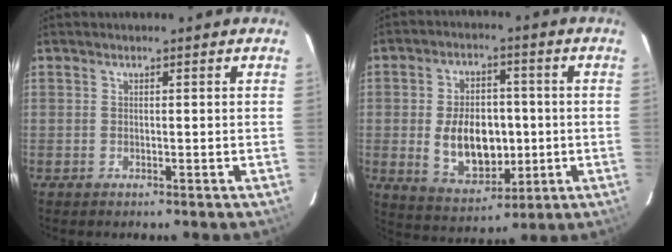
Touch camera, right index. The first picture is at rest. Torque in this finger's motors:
{"motor_torque": [0.54, 0.11, 0.71, 0.12]}